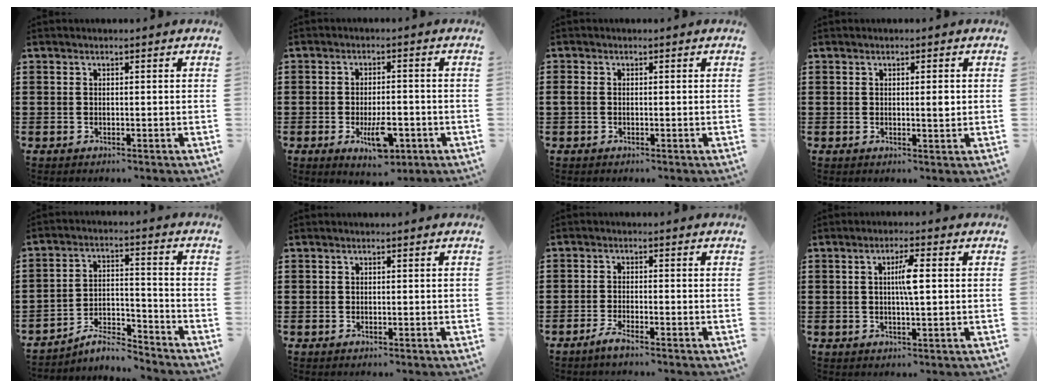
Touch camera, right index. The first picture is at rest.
{"total": 6.8, "force": [-2.5, 2.8, 5.6], "torque": [-0.093, -0.004, -0.042]}
{"total": 0.8, "force": [-0.3, 0.5, 0.6], "torque": [-0.020, -0.002, -0.008]}
{"total": 1.7, "force": [0.2, 0.3, 1.7], "torque": [-0.023, -0.001, 0.000]}
{"total": 6.3, "force": [-5.8, 1.0, 2.3], "torque": [-0.043, 0.005, -0.111]}
{"total": 0.0}
{"total": 2.0, "force": [-1.7, -0.1, 1.2], "torque": [-0.026, -0.002, -0.033]}
{"total": 4.0, "force": [0.4, 0.5, 3.9], "torque": [-0.073, 0.000, 0.004]}